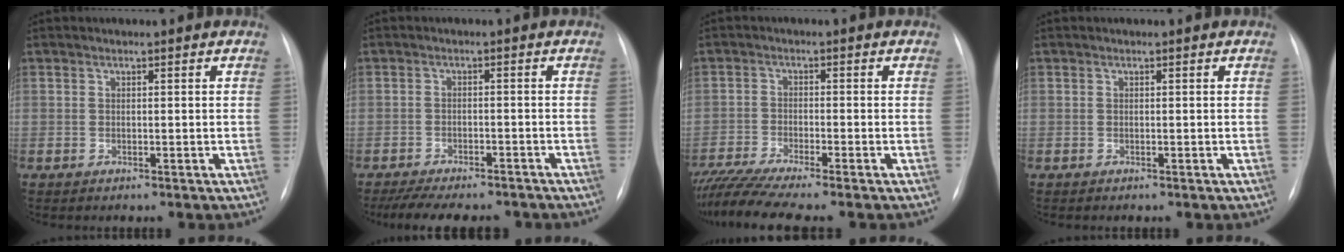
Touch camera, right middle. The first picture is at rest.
{"total": 12.6, "force": [-10.9, 3.6, 5.3], "torque": [-0.092, 0.001, -0.144]}
{"total": 9.3, "force": [-8.1, -0.8, 4.5], "torque": [-0.078, -0.022, -0.136]}
{"total": 0.0}